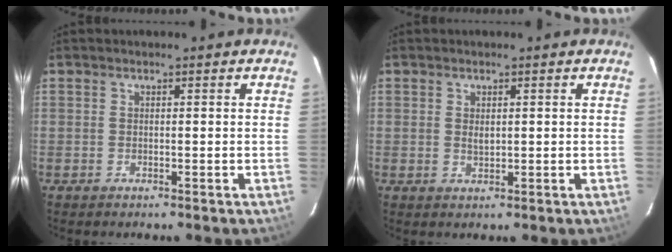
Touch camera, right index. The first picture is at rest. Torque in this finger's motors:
{"motor_torque": [0.02, 0.07, 0.02, 0.01]}